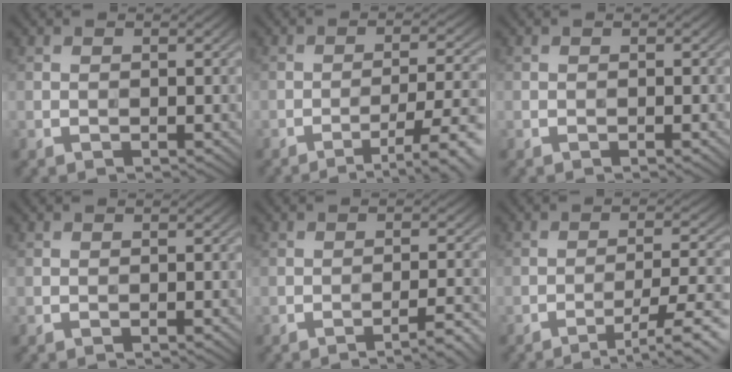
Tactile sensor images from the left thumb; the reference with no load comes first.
{"total": 7.7, "force": [-4.1, 1.8, 6.3], "torque": [-0.101, 0.001, -0.055]}
{"total": 0.6, "force": [-0.3, 0.0, 0.5], "torque": [-0.008, 0.000, -0.006]}
{"total": 0.0}
{"total": 3.4, "force": [-2.4, 0.3, 2.3], "torque": [-0.036, 0.012, -0.044]}
{"total": 7.8, "force": [-4.7, 1.6, 6.0], "torque": [-0.099, 0.009, -0.066]}